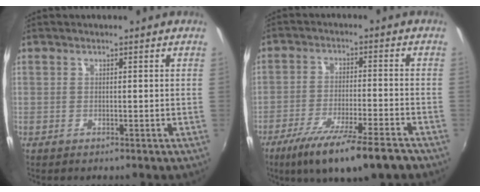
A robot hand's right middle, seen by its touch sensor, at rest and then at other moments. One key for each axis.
{"total": 14.4, "fx": -10.4, "fy": 1.9, "fz": 9.9, "tx": -0.190, "ty": -0.041, "tz": -0.168}